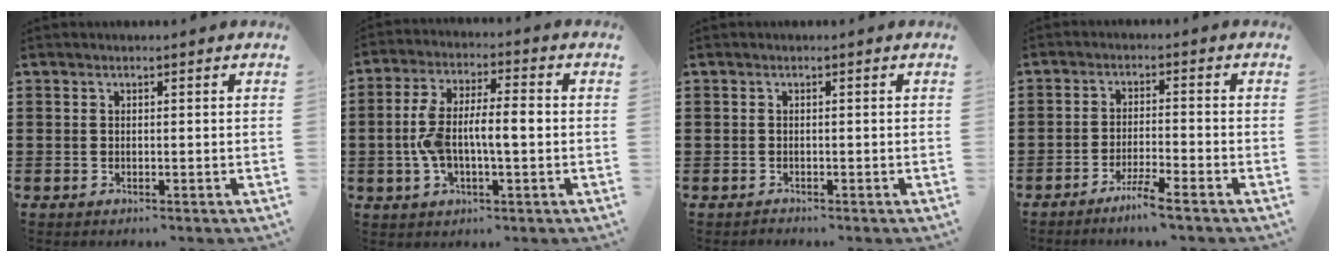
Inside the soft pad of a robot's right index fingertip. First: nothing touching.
{"total": 8.1, "force": [-0.8, 3.2, 7.4], "torque": [-0.159, 0.002, -0.023]}
{"total": 0.6, "force": [-0.5, 0.3, -0.1], "torque": [0.002, 0.004, -0.013]}
{"total": 3.9, "force": [-3.2, -0.5, 2.1], "torque": [-0.050, -0.010, -0.063]}